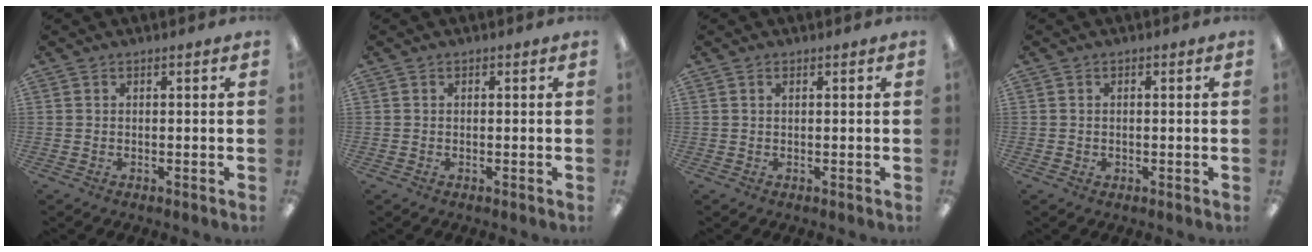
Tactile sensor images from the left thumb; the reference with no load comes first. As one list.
[{"total": 0.0}, {"total": 0.7, "force": [0.4, 0.3, 0.5], "torque": [-0.012, 0.002, 0.006]}, {"total": 0.8, "force": [0.0, 0.8, 0.1], "torque": [-0.001, 0.005, -0.002]}]